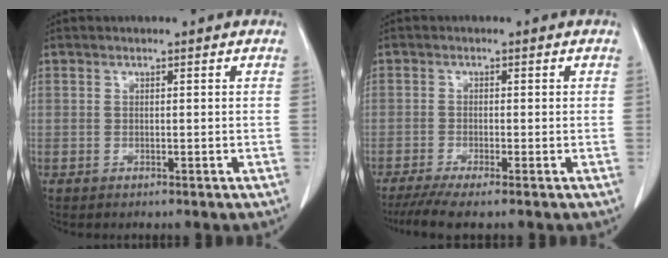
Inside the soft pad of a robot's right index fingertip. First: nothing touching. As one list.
[{"total": 5.0, "force": [-3.7, 0.1, 3.4], "torque": [-0.058, -0.013, -0.065]}]